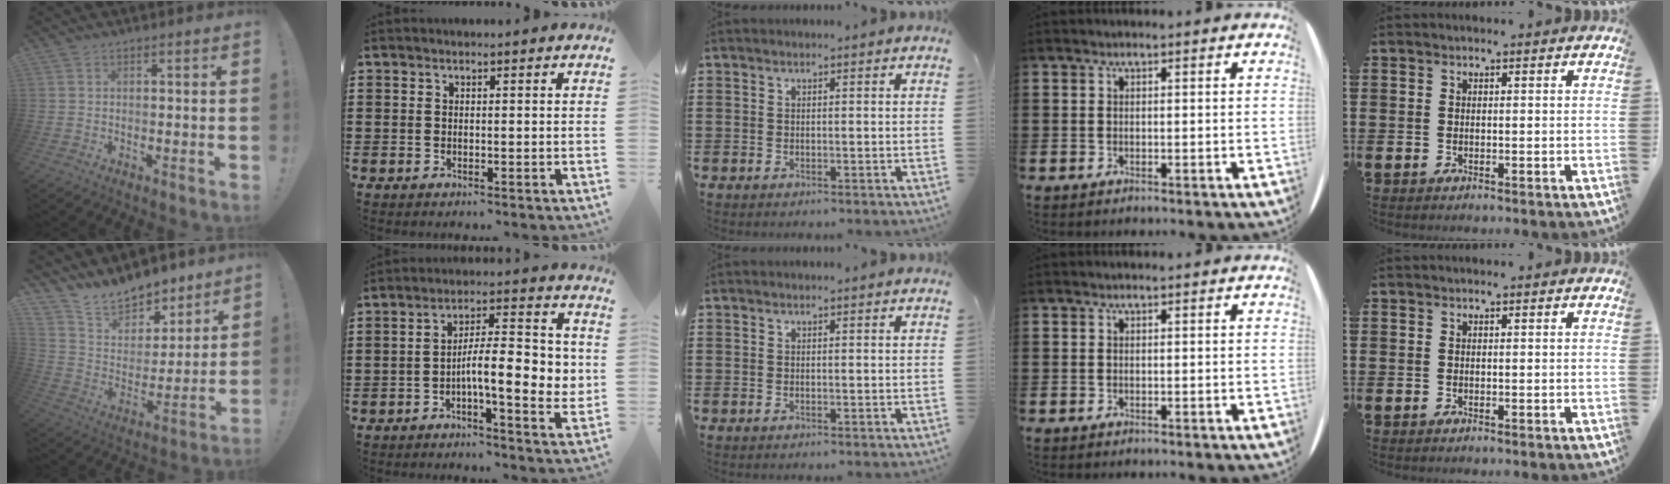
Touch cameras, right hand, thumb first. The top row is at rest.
{"thumb": {"total": 13.7, "force": [12.4, 5.6, 2.0], "torque": [-0.058, -0.101, 0.231]}, "index": {"total": 10.2, "force": [-1.4, 3.2, 9.6], "torque": [-0.143, -0.004, -0.027]}}